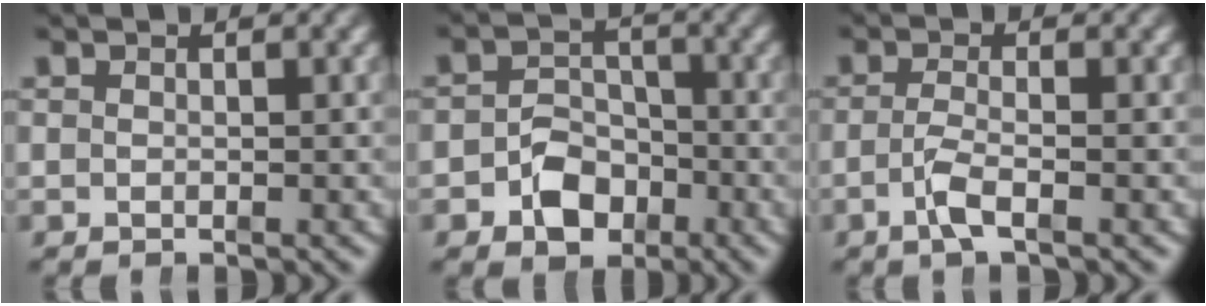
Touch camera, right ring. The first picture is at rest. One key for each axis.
{"total": 4.4, "fx": -2.1, "fy": 3.4, "fz": 1.9, "tx": -0.021, "ty": -0.015, "tz": -0.034}
{"total": 2.5, "fx": -1.5, "fy": 0.0, "fz": 2.0, "tx": -0.045, "ty": -0.014, "tz": -0.022}